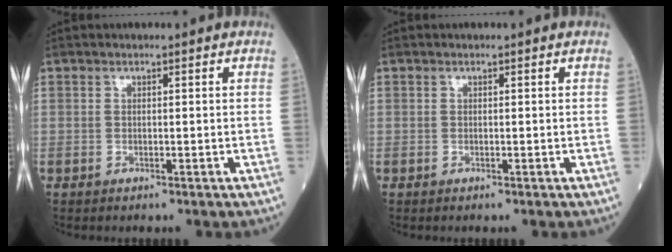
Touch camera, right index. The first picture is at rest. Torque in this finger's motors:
{"motor_torque": [0.02, -0.02, 0.00, 0.00]}